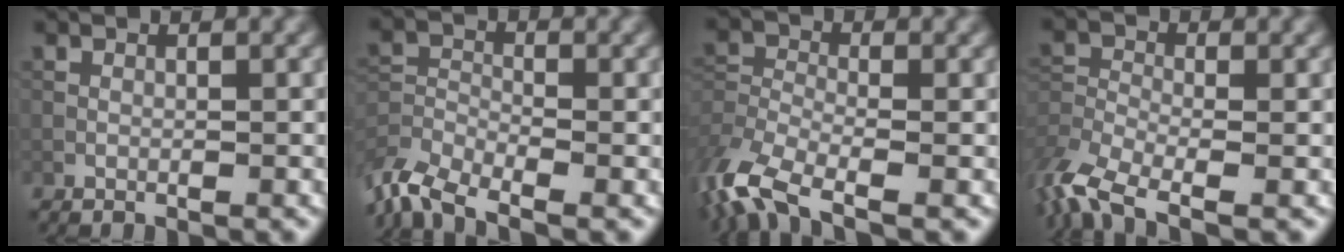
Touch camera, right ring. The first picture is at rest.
{"total": 6.3, "force": [-5.2, 2.1, 2.9], "torque": [-0.058, -0.016, -0.105]}
{"total": 7.6, "force": [-5.3, 2.7, 4.7], "torque": [-0.111, -0.016, -0.117]}
{"total": 6.8, "force": [-5.0, 2.3, 4.0], "torque": [-0.092, -0.015, -0.108]}